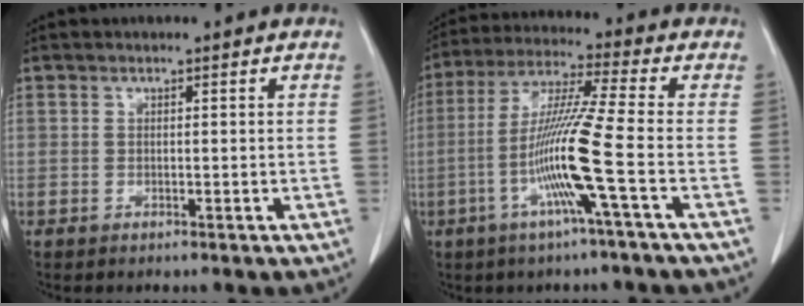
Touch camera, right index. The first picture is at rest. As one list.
[{"total": 12.0, "force": [-3.5, -1.9, 11.3], "torque": [-0.220, -0.005, -0.073]}]